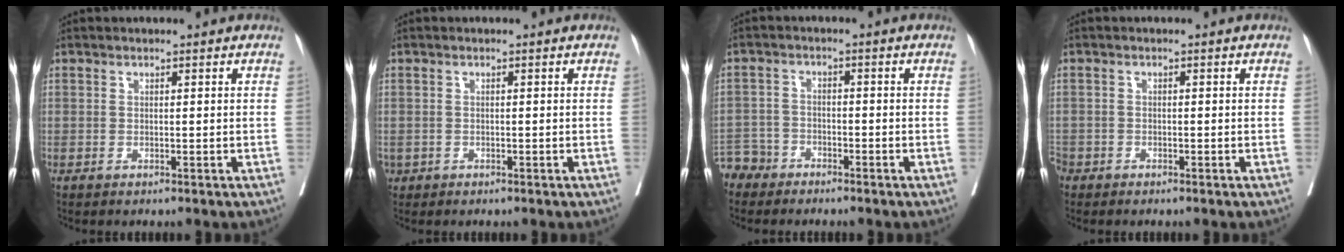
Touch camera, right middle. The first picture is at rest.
{"total": 1.0, "force": [-0.4, 0.9, 0.2], "torque": [-0.007, 0.004, -0.003]}
{"total": 5.2, "force": [-4.4, 2.8, -0.4], "torque": [0.012, 0.000, -0.091]}
{"total": 3.2, "force": [-2.1, 2.3, 0.9], "torque": [-0.027, -0.001, -0.045]}